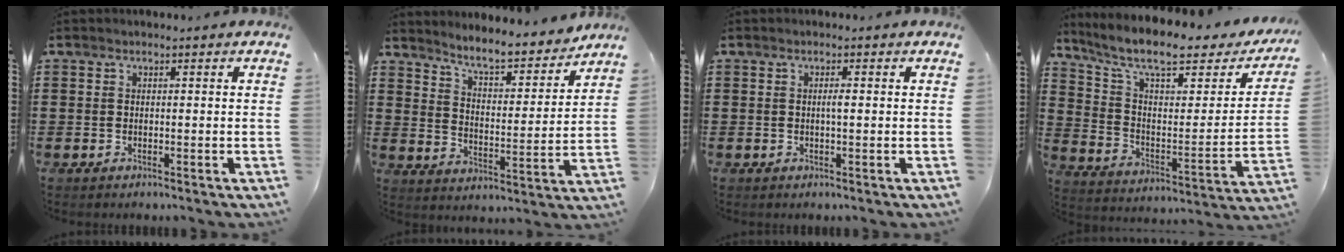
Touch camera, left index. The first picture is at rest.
{"total": 6.3, "force": [5.9, 0.3, 2.3], "torque": [-0.061, -0.045, 0.095]}
{"total": 1.0, "force": [-0.1, 0.2, 1.0], "torque": [-0.019, -0.001, -0.003]}
{"total": 9.7, "force": [7.4, 2.2, 6.0], "torque": [-0.138, -0.046, 0.122]}